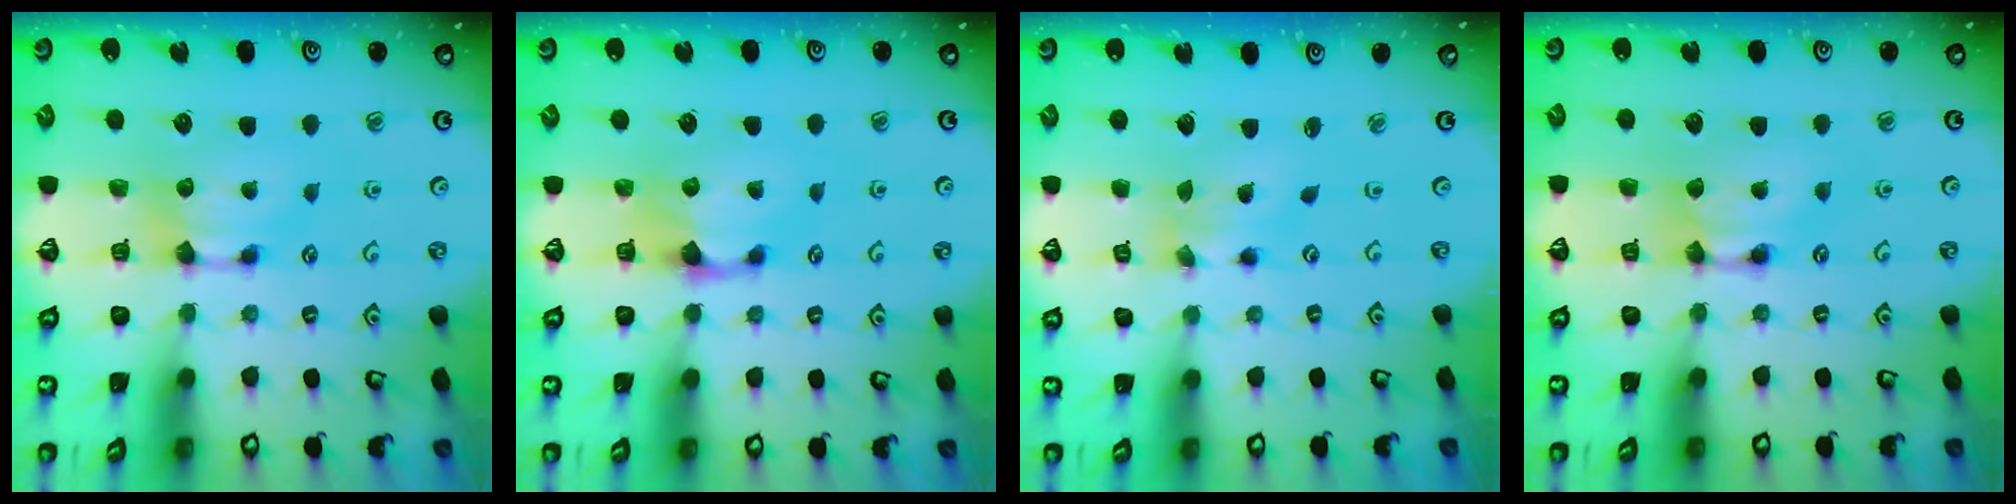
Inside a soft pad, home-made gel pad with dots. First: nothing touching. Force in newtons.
{"total": 1.2, "press": 0.8, "slide": 0.9}
{"total": 1.4, "press": 0.4, "slide": 1.4}
{"total": 1.5, "press": 1.5, "slide": 0.1}